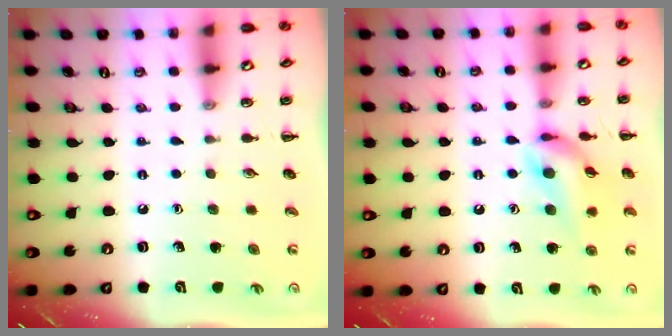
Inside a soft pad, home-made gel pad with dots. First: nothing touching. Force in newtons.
{"total": 13.9, "press": 13.6, "slide": 2.4}